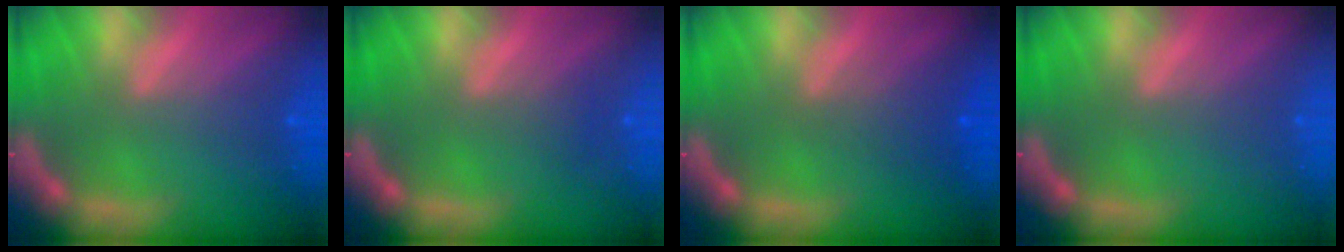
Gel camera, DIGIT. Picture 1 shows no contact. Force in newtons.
{"total": 1.0}
{"total": 2.5}
{"total": 0.0}